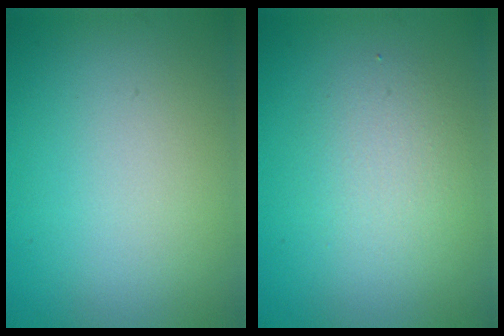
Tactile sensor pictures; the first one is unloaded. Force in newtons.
{"total": 2.5, "press": 2.5, "slide": 0.1}